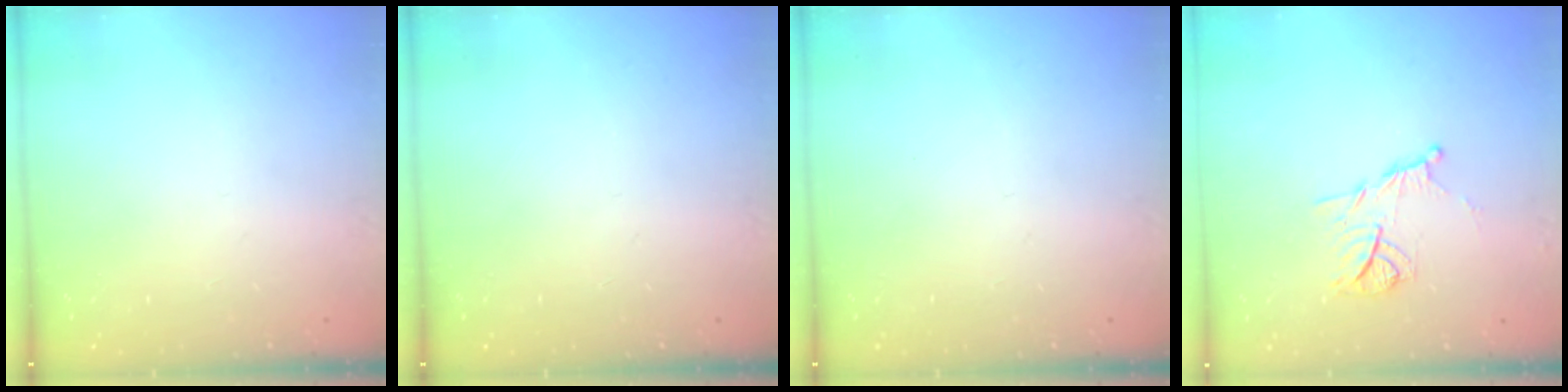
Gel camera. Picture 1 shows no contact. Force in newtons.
{"total": 0.0}
{"total": 0.0}
{"total": 10.0, "press": 10.0, "slide": 1.0}